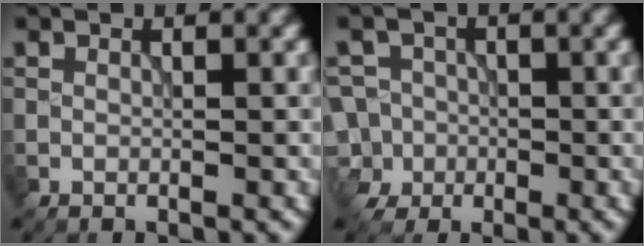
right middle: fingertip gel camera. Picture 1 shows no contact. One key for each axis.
{"total": 6.6, "fx": -3.6, "fy": 5.2, "fz": 2.0, "tx": -0.037, "ty": -0.011, "tz": -0.076}